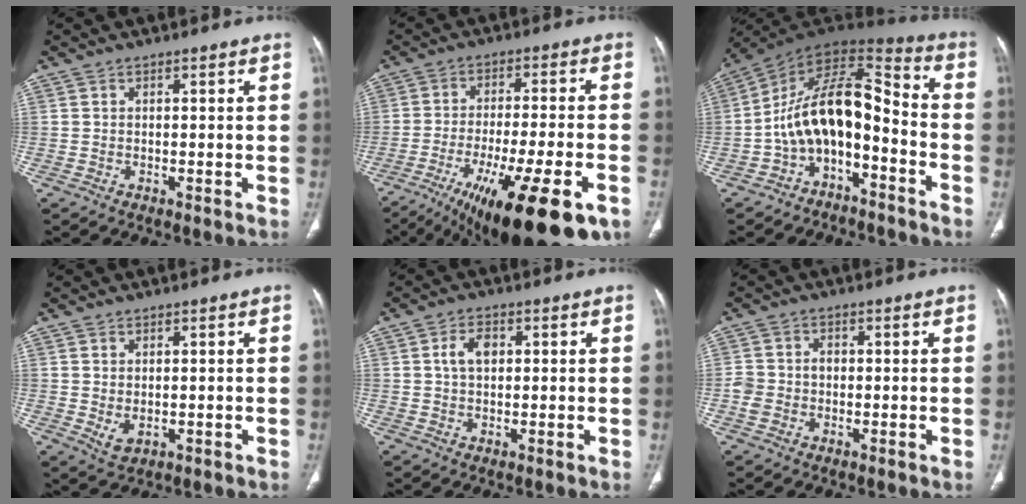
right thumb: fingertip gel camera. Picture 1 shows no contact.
{"total": 21.8, "force": [-11.4, 5.7, 17.6], "torque": [-0.252, 0.014, -0.171]}
{"total": 14.6, "force": [-5.2, 7.9, 11.2], "torque": [-0.175, 0.107, -0.094]}
{"total": 2.9, "force": [-0.1, 1.8, 2.2], "torque": [-0.037, -0.006, 0.010]}
{"total": 4.2, "force": [0.9, 2.7, 3.1], "torque": [-0.057, 0.007, 0.016]}
{"total": 4.0, "force": [-0.8, 3.4, 1.9], "torque": [-0.035, 0.014, -0.013]}